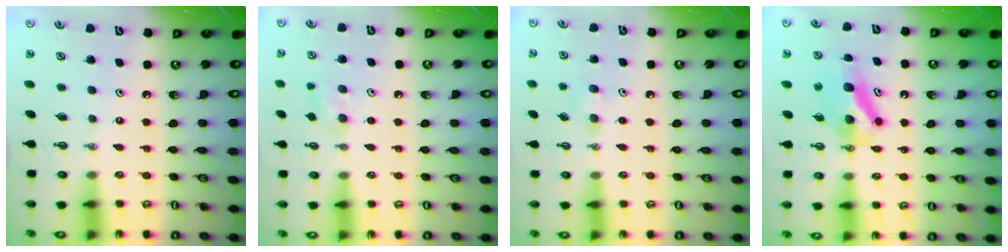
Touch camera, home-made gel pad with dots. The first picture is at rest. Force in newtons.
{"total": 6.0, "press": 5.9, "slide": 1.3}
{"total": 4.6, "press": 4.6, "slide": 0.6}
{"total": 7.2, "press": 7.0, "slide": 1.6}